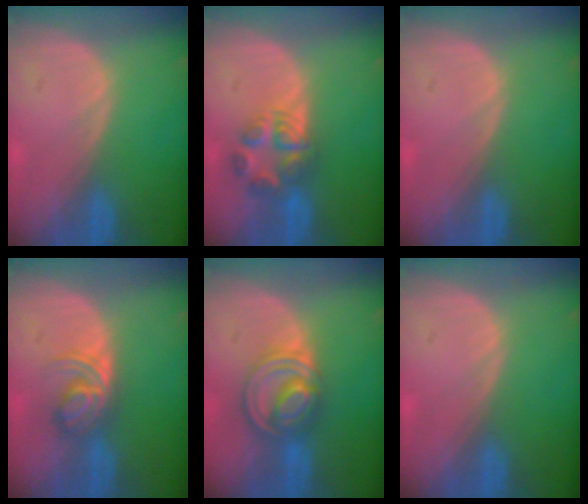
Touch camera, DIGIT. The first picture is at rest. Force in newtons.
{"total": 5.8, "press": 5.8, "slide": 0.5}
{"total": 0.0}
{"total": 5.8, "press": 5.0, "slide": 2.9}
{"total": 7.9, "press": 6.8, "slide": 3.9}
{"total": 0.0}